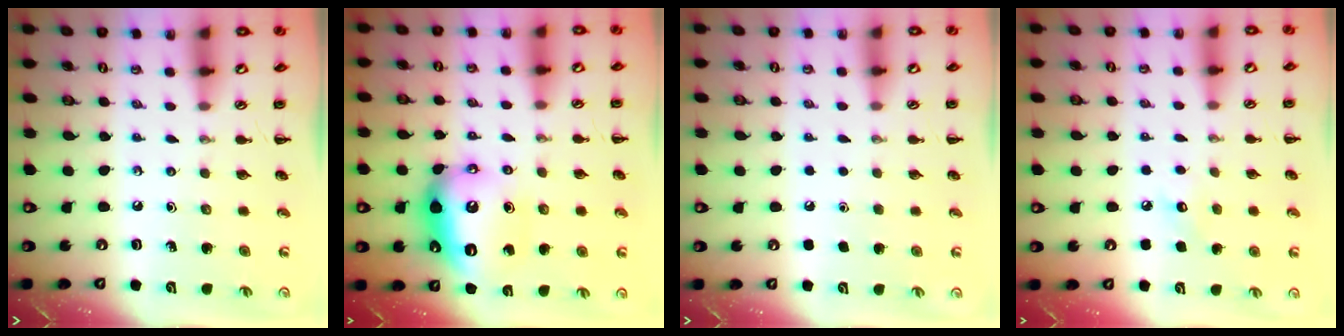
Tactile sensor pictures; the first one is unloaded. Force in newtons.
{"total": 13.3, "press": 13.3, "slide": 1.5}
{"total": 1.6, "press": 1.6, "slide": 0.1}
{"total": 5.0, "press": 4.8, "slide": 1.4}